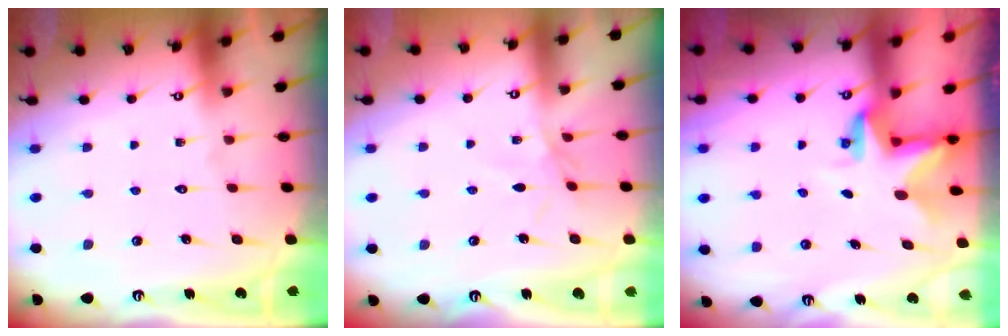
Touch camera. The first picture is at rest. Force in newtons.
{"total": 2.3, "press": 2.3, "slide": 0.5}
{"total": 3.3, "press": 3.3, "slide": 0.2}